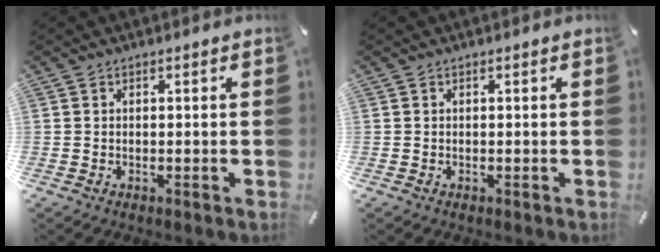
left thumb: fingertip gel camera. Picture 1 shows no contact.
{"total": 0.0}